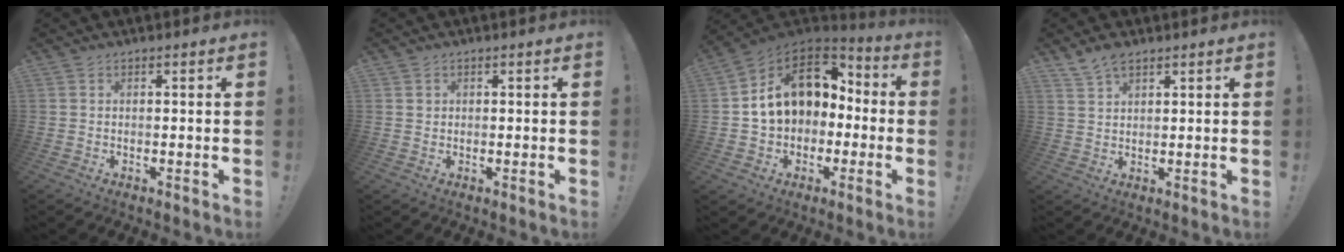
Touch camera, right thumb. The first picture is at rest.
{"total": 1.1, "force": [0.6, 0.9, -0.1], "torque": [0.010, 0.000, 0.009]}
{"total": 14.7, "force": [4.2, 11.3, 8.5], "torque": [-0.127, -0.005, 0.085]}
{"total": 4.8, "force": [3.8, 1.9, 2.3], "torque": [-0.043, -0.018, 0.072]}